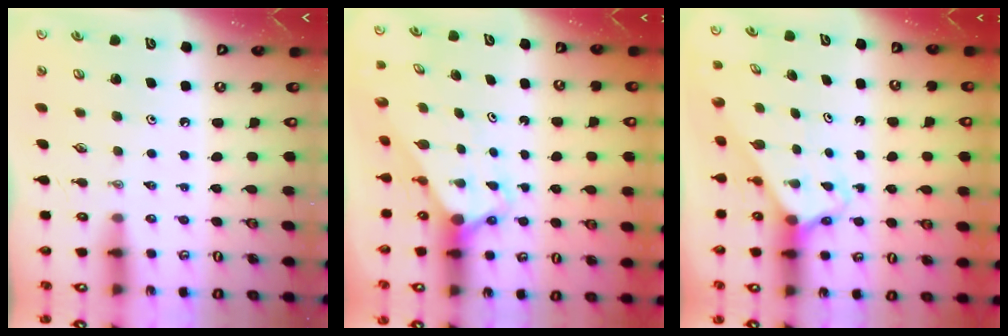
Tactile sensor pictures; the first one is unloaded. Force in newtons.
{"total": 3.0, "press": 3.0, "slide": 0.2}
{"total": 2.4, "press": 2.4, "slide": 0.1}